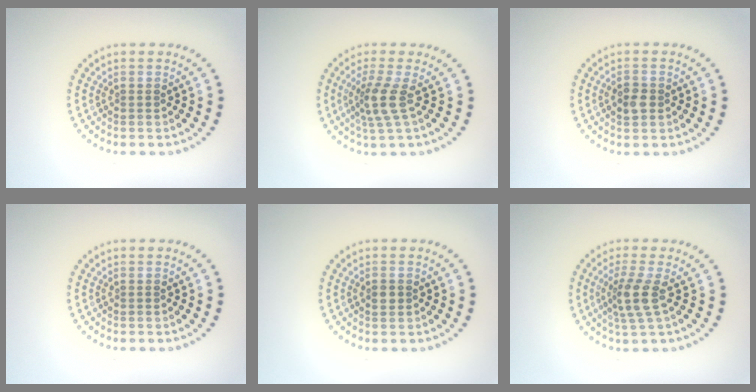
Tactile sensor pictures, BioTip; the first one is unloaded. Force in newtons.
{"total": 2.8, "press": 2.1, "slide": 1.8}
{"total": 1.9, "press": 1.8, "slide": 0.3}
{"total": 0.0}
{"total": 1.2, "press": 1.2, "slide": 0.1}
{"total": 2.9, "press": 2.3, "slide": 1.8}